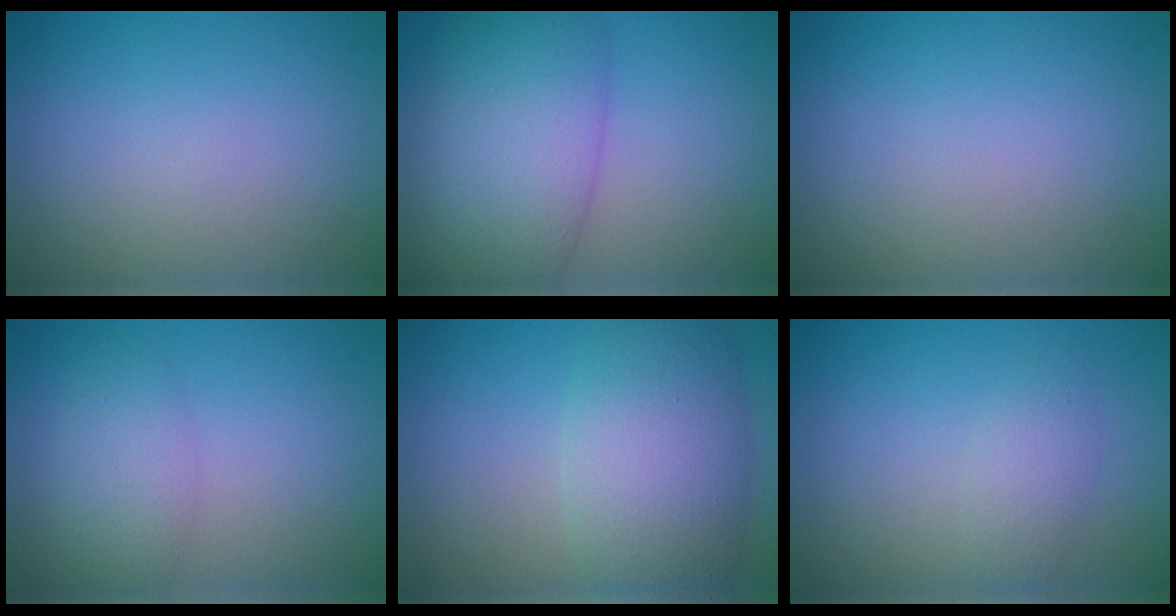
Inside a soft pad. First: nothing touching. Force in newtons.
{"total": 9.5, "press": 9.5, "slide": 0.3}
{"total": 0.0}
{"total": 1.8, "press": 1.8, "slide": 0.2}
{"total": 7.6, "press": 7.6, "slide": 0.6}
{"total": 1.8, "press": 1.8, "slide": 0.1}